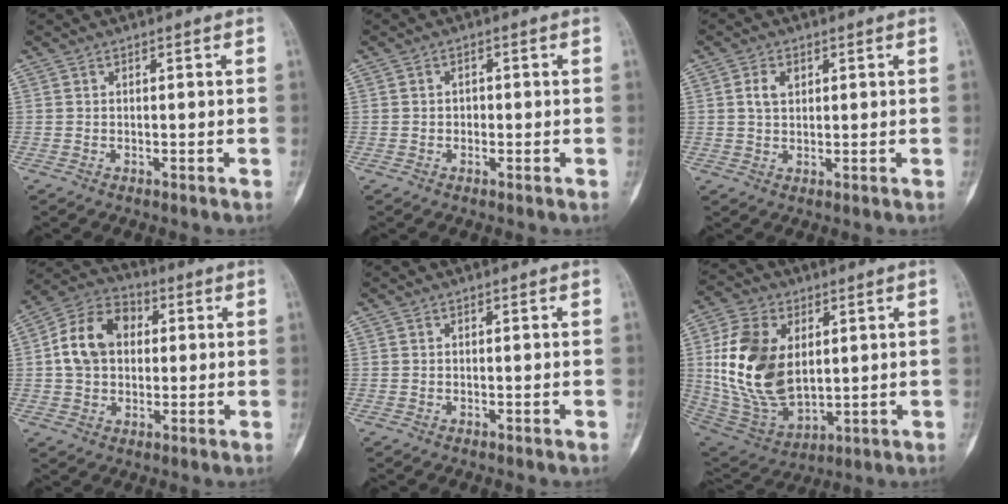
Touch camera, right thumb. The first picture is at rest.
{"total": 1.5, "force": [-0.3, 1.4, 0.5], "torque": [0.005, 0.006, -0.006]}
{"total": 3.6, "force": [1.2, 2.5, 2.4], "torque": [-0.033, 0.000, 0.022]}
{"total": 12.5, "force": [1.7, 9.4, 8.1], "torque": [-0.118, 0.021, 0.020]}
{"total": 0.0}
{"total": 19.9, "force": [3.1, 12.6, 15.1], "torque": [-0.276, -0.018, 0.072]}